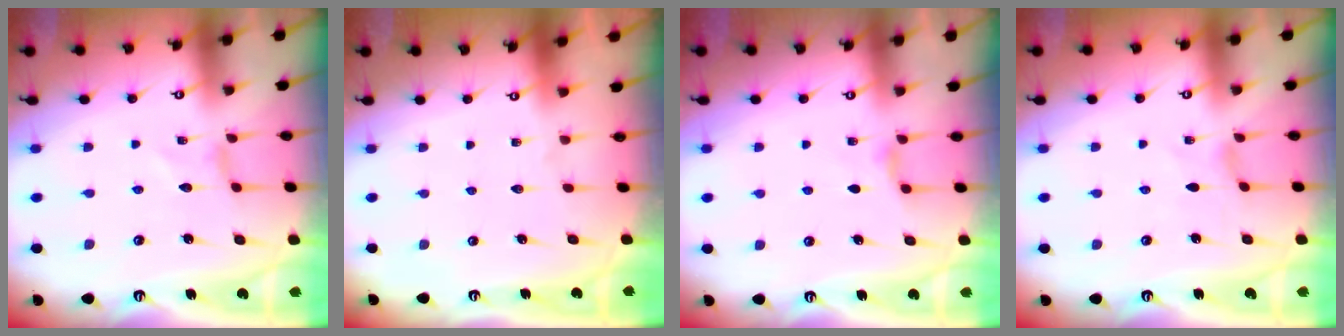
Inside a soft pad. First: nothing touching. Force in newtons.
{"total": 0.0}
{"total": 3.0, "press": 3.0, "slide": 0.6}
{"total": 0.8, "press": 0.8, "slide": 0.2}